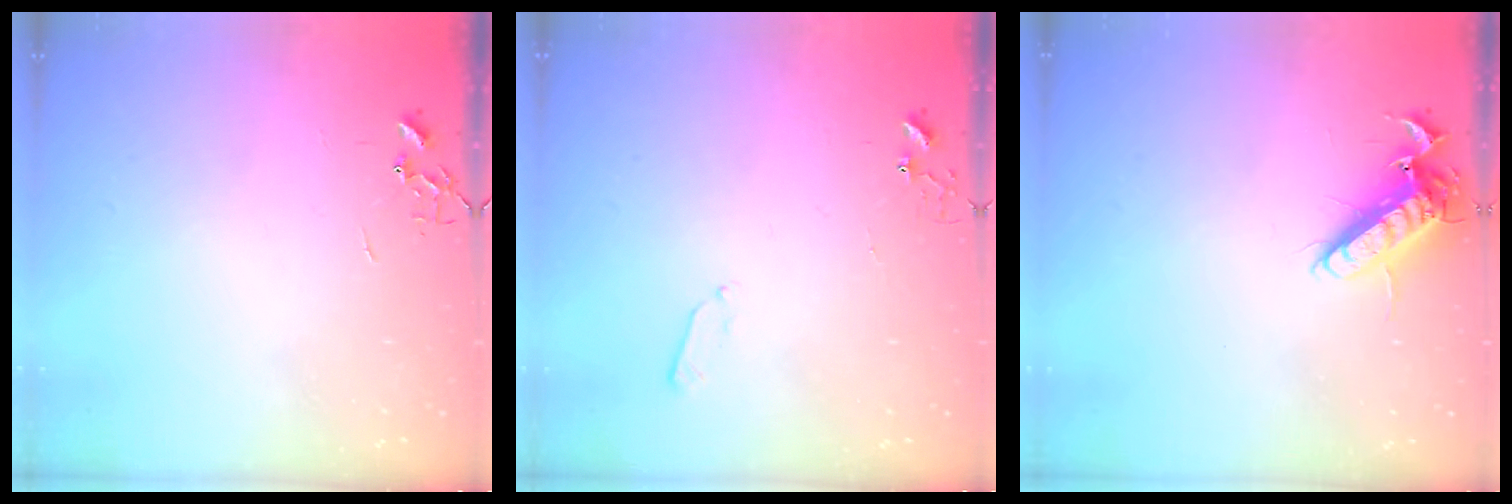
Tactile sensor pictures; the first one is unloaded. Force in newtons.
{"total": 3.4, "press": 3.4, "slide": 0.5}
{"total": 12.7, "press": 12.5, "slide": 2.1}